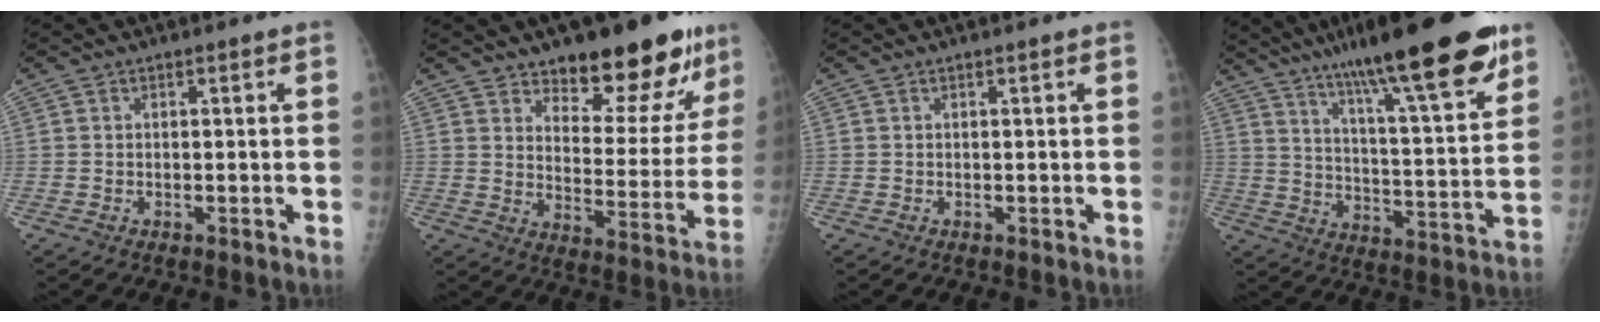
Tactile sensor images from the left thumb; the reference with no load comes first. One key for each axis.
{"total": 17.9, "fx": 13.1, "fy": 6.9, "fz": 10.0, "tx": -0.081, "ty": -0.096, "tz": 0.187}
{"total": 0.0}
{"total": 25.3, "fx": 16.6, "fy": 4.5, "fz": 18.6, "tx": -0.271, "ty": -0.049, "tz": 0.260}